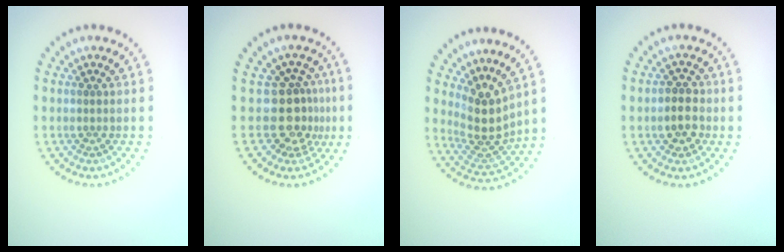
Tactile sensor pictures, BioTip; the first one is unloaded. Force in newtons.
{"total": 3.6, "press": 2.7, "slide": 2.4}
{"total": 3.8, "press": 2.7, "slide": 2.7}
{"total": 2.7, "press": 2.7, "slide": 0.6}